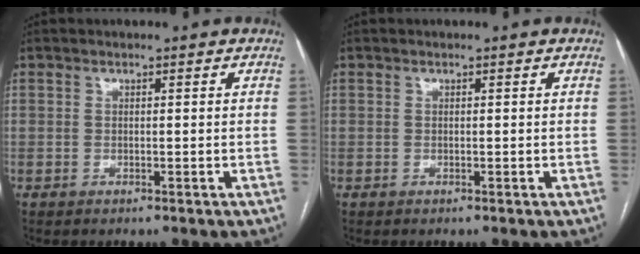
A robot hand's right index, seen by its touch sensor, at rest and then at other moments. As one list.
[{"total": 0.0}]